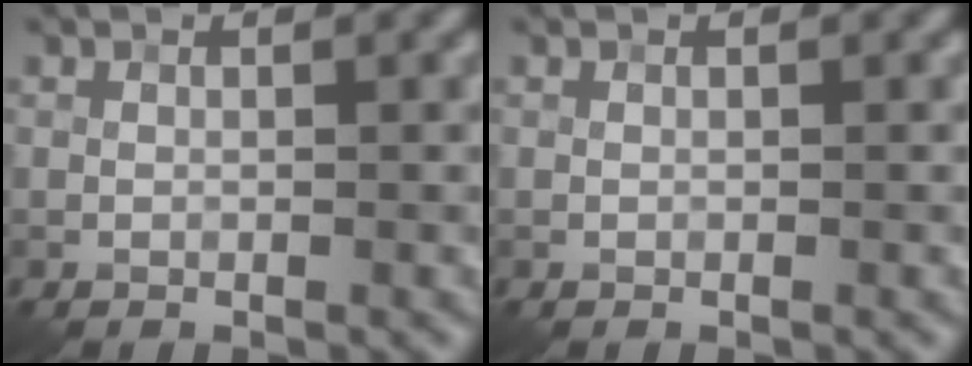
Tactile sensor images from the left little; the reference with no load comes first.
{"total": 0.0}